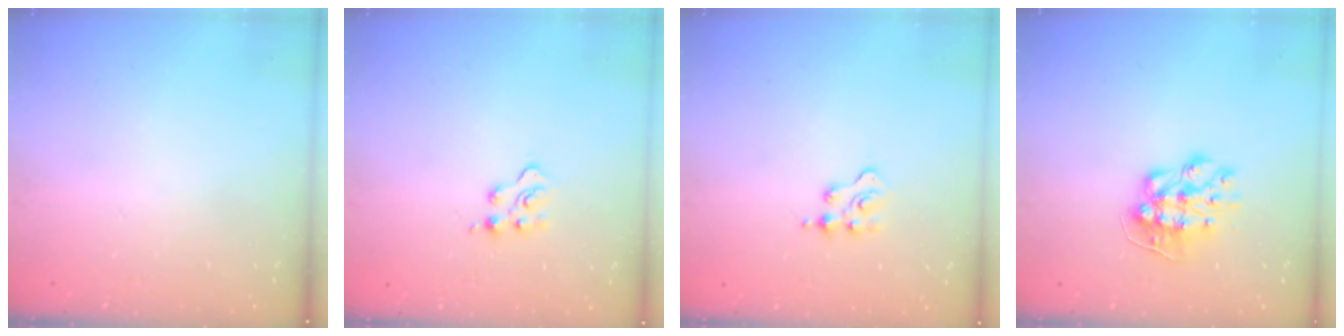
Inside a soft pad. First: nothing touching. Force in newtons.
{"total": 3.9, "press": 3.9, "slide": 0.5}
{"total": 2.4, "press": 2.4, "slide": 0.4}
{"total": 9.2, "press": 9.2, "slide": 0.4}